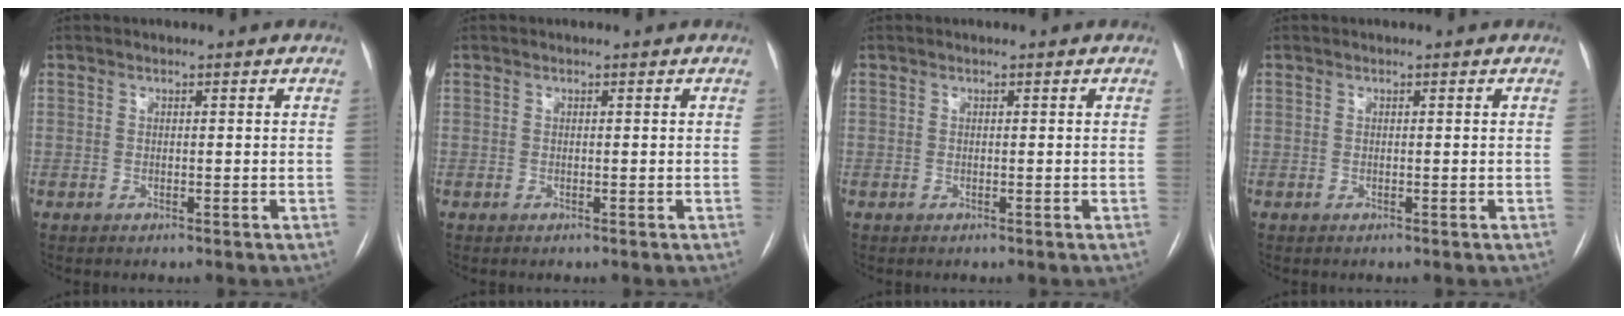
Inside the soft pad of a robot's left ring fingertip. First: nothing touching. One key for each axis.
{"total": 0.0}
{"total": 0.0}
{"total": 0.0}